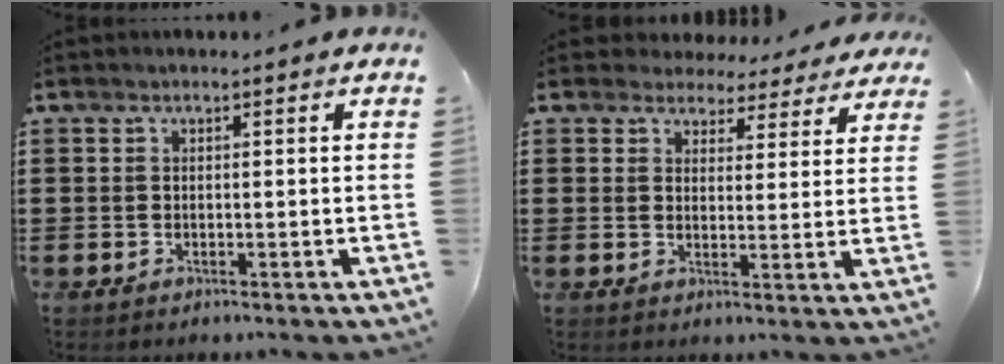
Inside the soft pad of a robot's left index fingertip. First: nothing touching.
{"total": 3.7, "force": [3.5, 1.3, 0.2], "torque": [-0.016, -0.014, 0.060]}